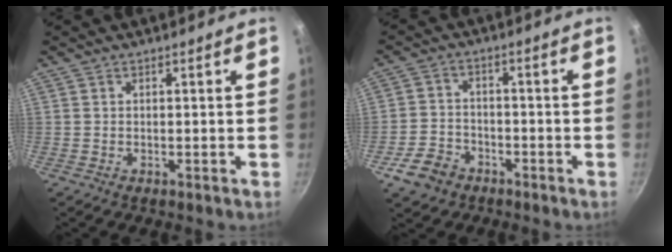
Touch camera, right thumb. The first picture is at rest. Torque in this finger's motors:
{"motor_torque": [-0.01, 0.18, -0.14, -0.02, 0.00]}